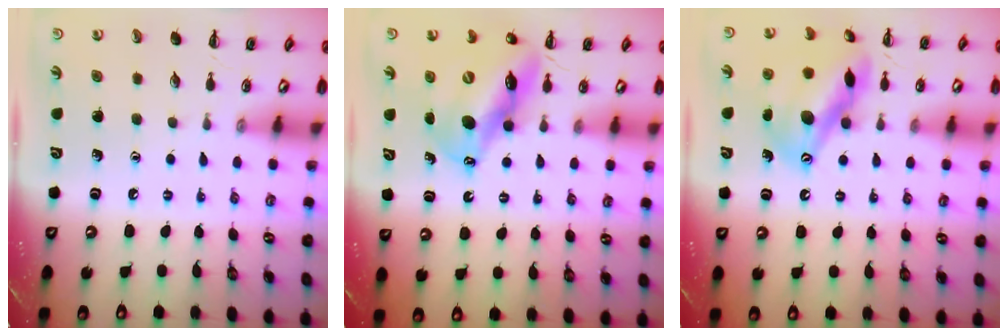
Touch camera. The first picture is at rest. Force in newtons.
{"total": 13.6, "press": 13.1, "slide": 3.5}
{"total": 15.6, "press": 15.3, "slide": 3.0}